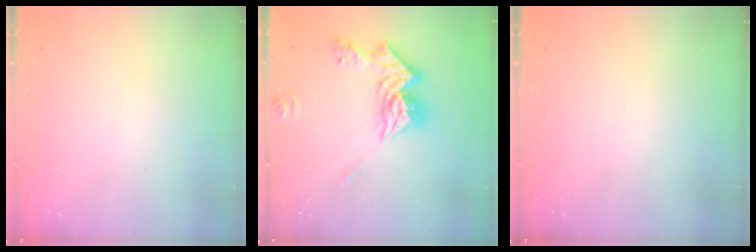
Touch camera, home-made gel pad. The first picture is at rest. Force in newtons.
{"total": 14.4, "press": 14.4, "slide": 1.5}
{"total": 0.0}